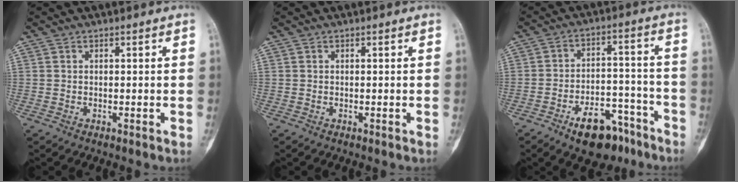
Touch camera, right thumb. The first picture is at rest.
{"total": 0.0}
{"total": 12.7, "force": [-8.4, 6.4, 7.0], "torque": [-0.080, 0.073, -0.126]}